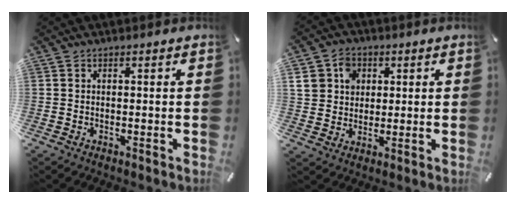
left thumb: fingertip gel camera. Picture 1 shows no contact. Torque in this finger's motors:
{"motor_torque": [0.96, 1.09, 0.31, -0.58, 0.01]}